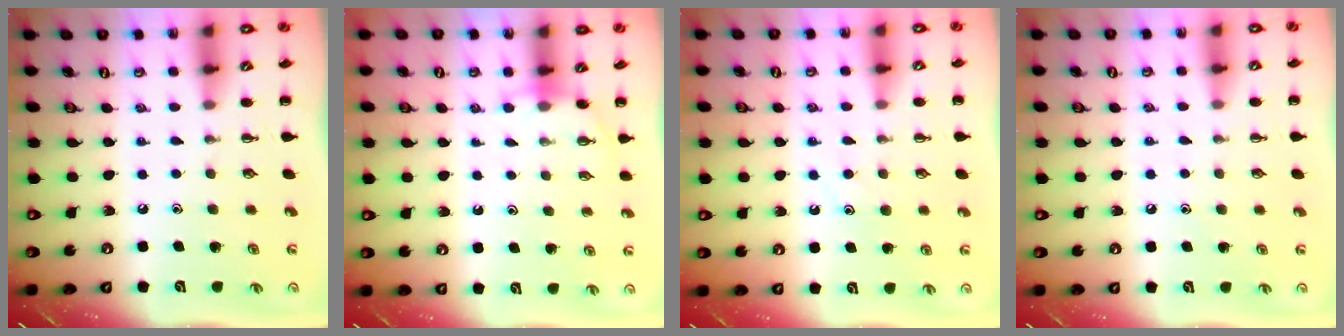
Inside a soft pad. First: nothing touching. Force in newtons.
{"total": 3.8, "press": 3.7, "slide": 1.1}
{"total": 8.0, "press": 8.0, "slide": 1.0}
{"total": 4.7, "press": 4.4, "slide": 1.6}